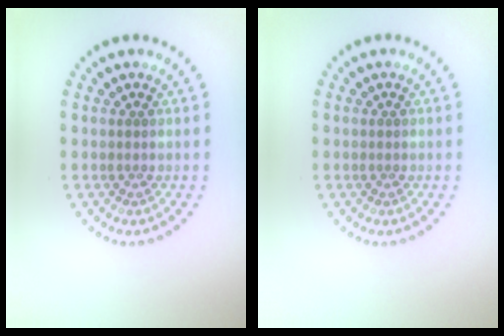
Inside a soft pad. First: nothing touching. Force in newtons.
{"total": 0.0}